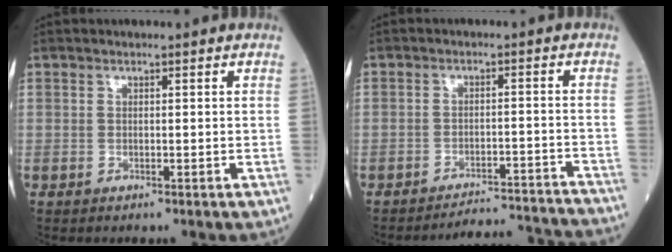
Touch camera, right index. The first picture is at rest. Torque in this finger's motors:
{"motor_torque": [-0.33, -0.47, -1.06, -0.21]}